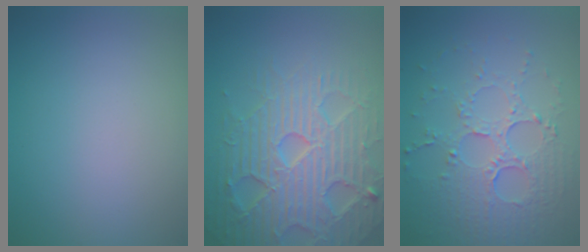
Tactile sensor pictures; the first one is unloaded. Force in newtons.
{"total": 7.4, "press": 7.2, "slide": 1.4}
{"total": 5.5, "press": 3.8, "slide": 4.0}